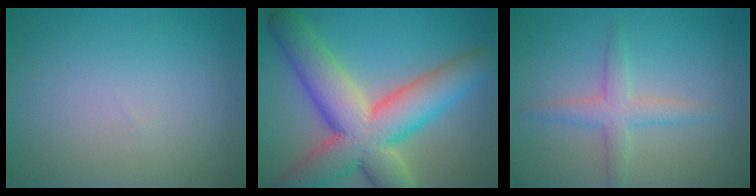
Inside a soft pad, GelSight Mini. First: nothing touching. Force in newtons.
{"total": 12.3, "press": 12.3, "slide": 1.0}
{"total": 2.9, "press": 2.9, "slide": 0.1}